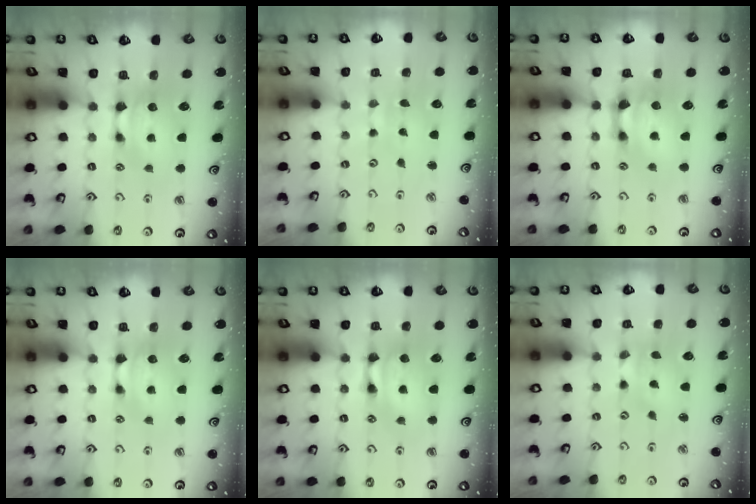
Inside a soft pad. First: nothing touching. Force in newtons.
{"total": 6.5, "press": 6.5, "slide": 0.4}
{"total": 2.4, "press": 1.6, "slide": 1.8}
{"total": 0.0}
{"total": 2.2, "press": 2.2, "slide": 0.1}
{"total": 2.2, "press": 2.0, "slide": 1.0}